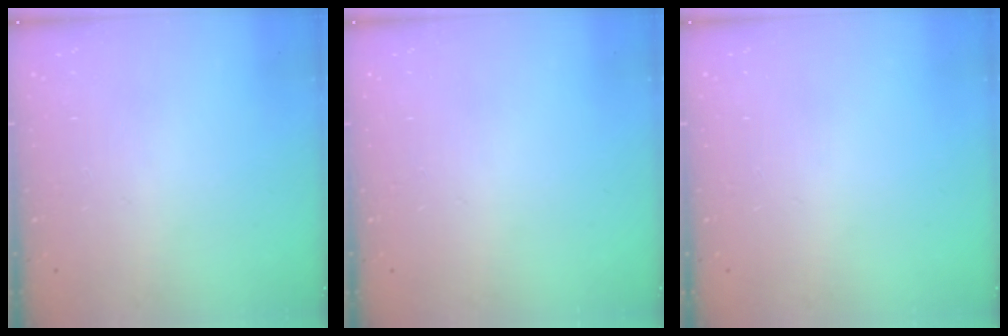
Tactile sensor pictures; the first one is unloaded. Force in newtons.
{"total": 0.0}
{"total": 0.0}